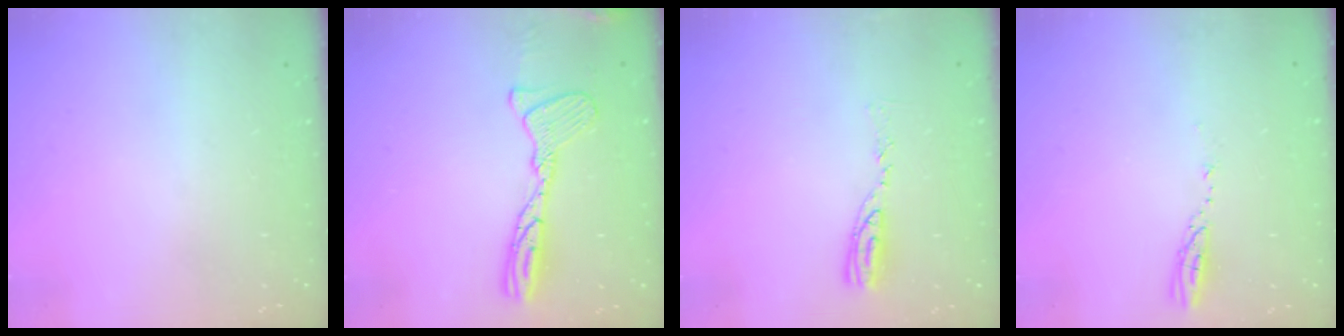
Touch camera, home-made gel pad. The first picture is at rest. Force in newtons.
{"total": 14.4, "press": 14.4, "slide": 1.4}
{"total": 7.9, "press": 7.9, "slide": 0.7}
{"total": 3.5, "press": 3.5, "slide": 0.2}